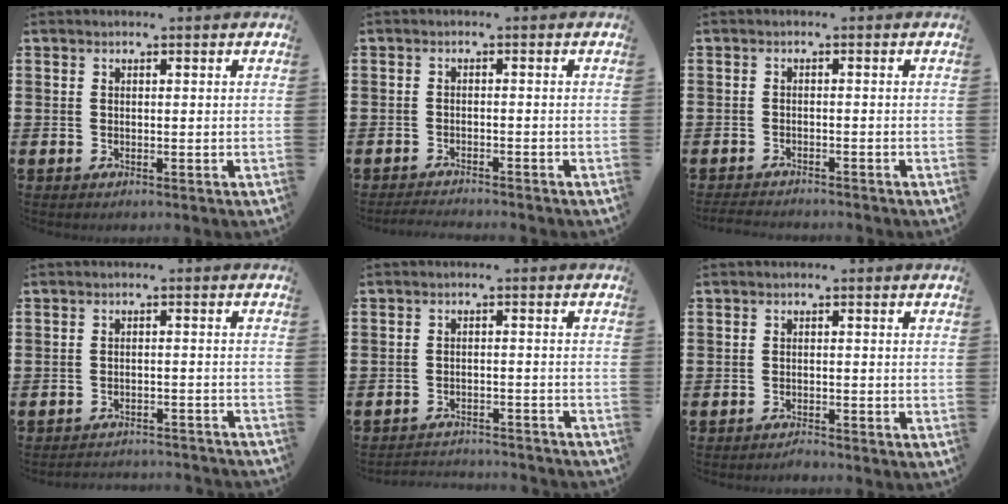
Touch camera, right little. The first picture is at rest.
{"total": 1.6, "force": [-1.6, -0.1, 0.2], "torque": [-0.004, 0.002, -0.031]}
{"total": 1.7, "force": [-1.7, 0.0, 0.2], "torque": [-0.005, 0.002, -0.035]}
{"total": 2.2, "force": [-2.2, -0.1, -0.1], "torque": [-0.003, 0.004, -0.049]}
{"total": 2.5, "force": [-2.5, 0.0, -0.2], "torque": [-0.003, 0.003, -0.054]}
{"total": 1.2, "force": [-1.2, 0.1, 0.1], "torque": [-0.006, 0.000, -0.024]}